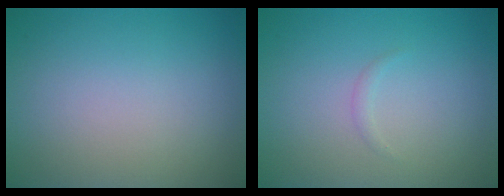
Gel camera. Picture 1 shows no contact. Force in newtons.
{"total": 0.5, "press": 0.5, "slide": 0.0}